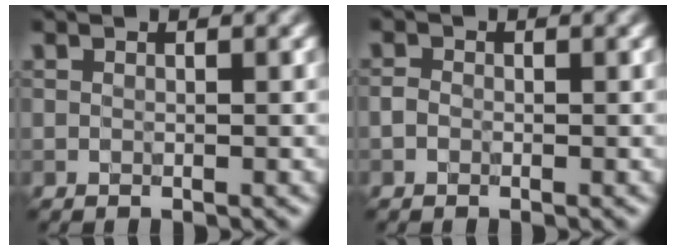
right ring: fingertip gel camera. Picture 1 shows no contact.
{"total": 0.8, "force": [-0.4, 0.6, 0.4], "torque": [-0.006, -0.001, -0.010]}